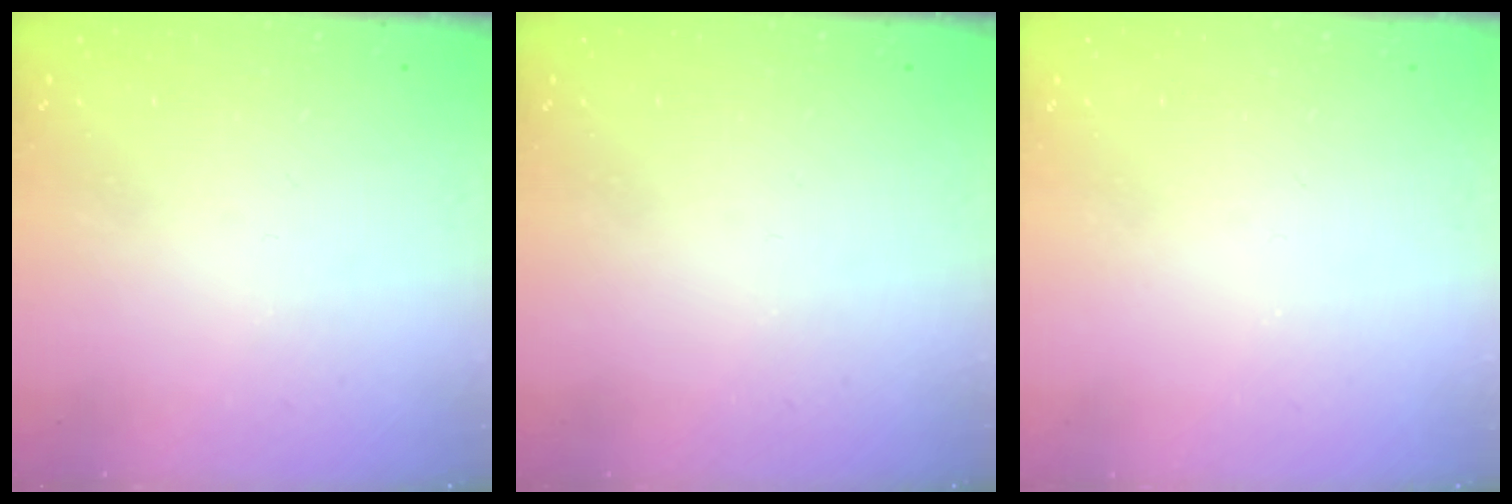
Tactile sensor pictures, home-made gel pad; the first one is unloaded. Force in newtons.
{"total": 0.0}
{"total": 2.2, "press": 2.1, "slide": 0.4}